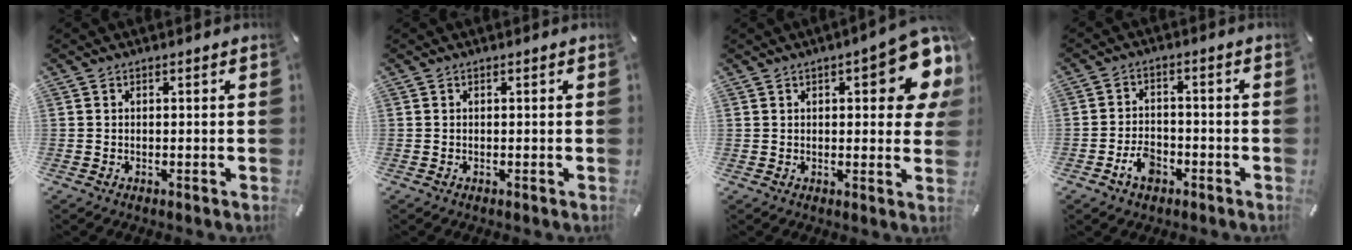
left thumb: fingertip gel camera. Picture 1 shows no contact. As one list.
[{"total": 0.0}, {"total": 13.4, "force": [5.3, 5.1, 11.2], "torque": [-0.137, -0.030, 0.087]}, {"total": 5.9, "force": [-3.1, 4.0, 3.2], "torque": [-0.067, 0.013, -0.058]}]